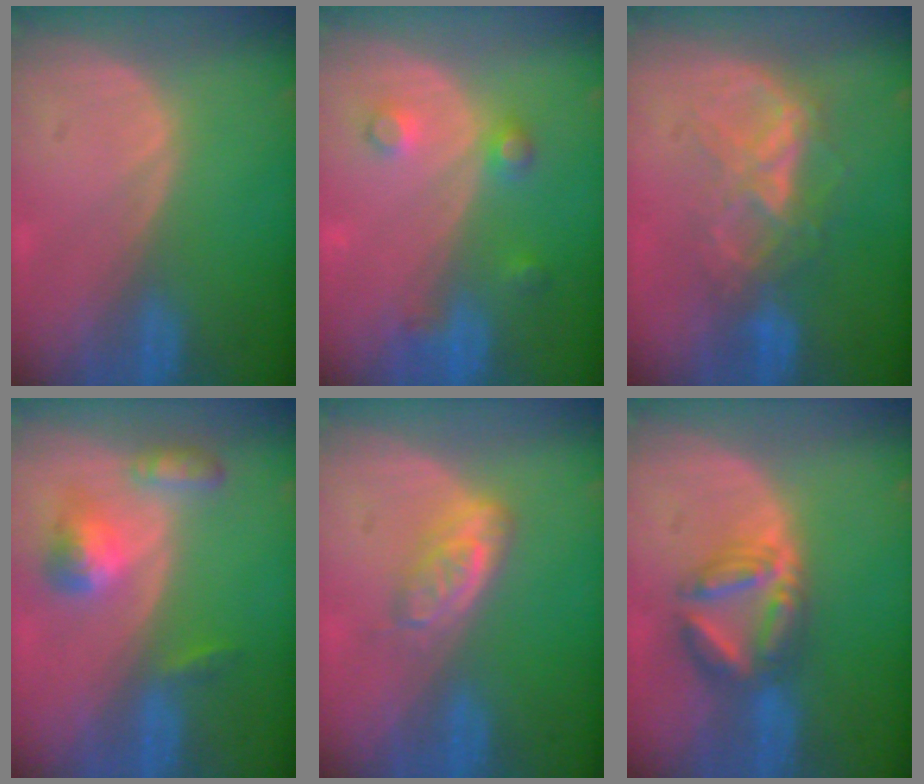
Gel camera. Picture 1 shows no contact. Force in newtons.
{"total": 3.6, "press": 3.6, "slide": 0.2}
{"total": 6.6, "press": 6.4, "slide": 1.5}
{"total": 5.7, "press": 5.2, "slide": 2.3}
{"total": 4.8, "press": 4.2, "slide": 2.2}
{"total": 6.5, "press": 6.5, "slide": 0.4}